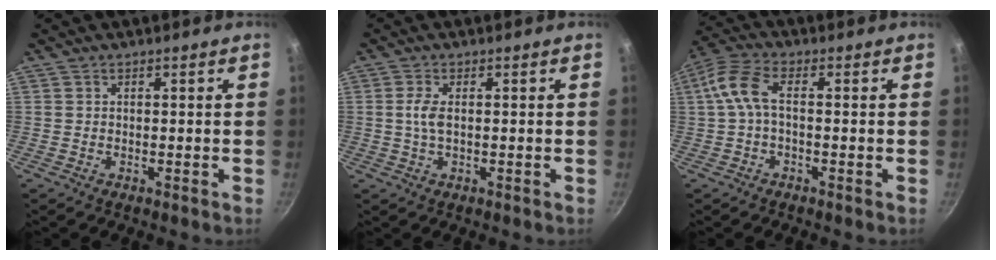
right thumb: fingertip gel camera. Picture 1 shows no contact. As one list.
[{"total": 2.9, "force": [0.2, 1.2, 2.6], "torque": [-0.063, 0.003, 0.002]}, {"total": 6.4, "force": [-0.2, 2.8, 5.8], "torque": [-0.141, 0.022, -0.017]}]